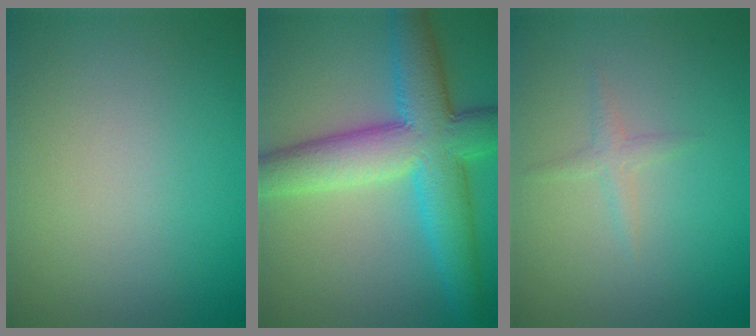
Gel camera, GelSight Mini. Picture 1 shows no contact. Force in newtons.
{"total": 9.6, "press": 9.6, "slide": 0.2}
{"total": 1.1, "press": 1.1, "slide": 0.0}